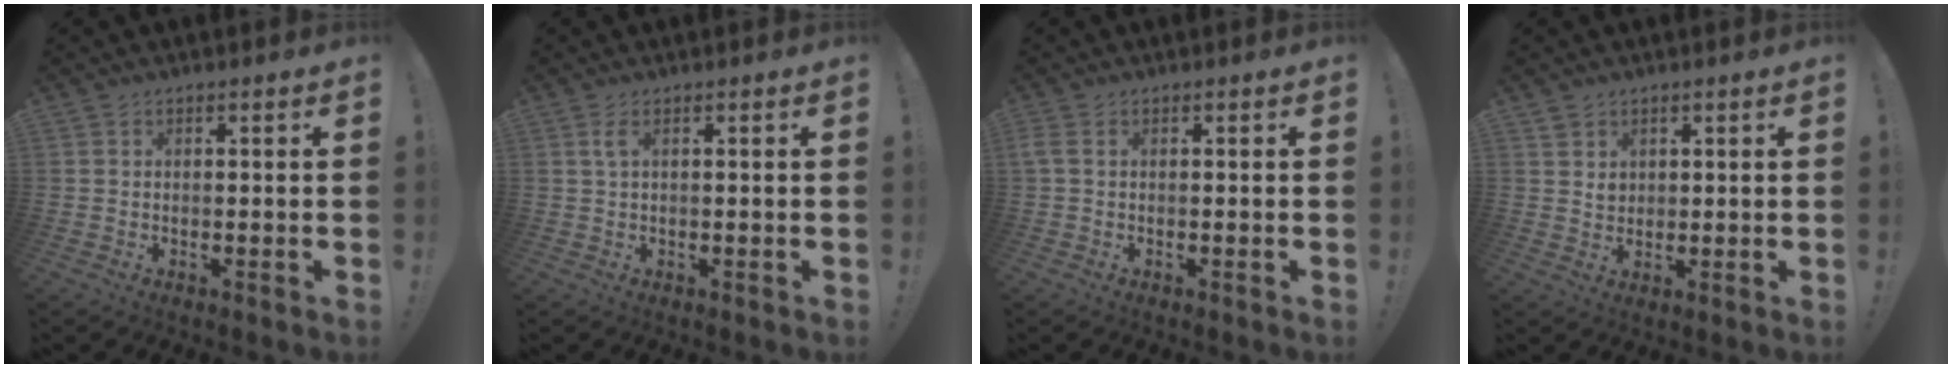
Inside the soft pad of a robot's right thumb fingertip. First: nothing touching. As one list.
[{"total": 2.2, "force": [0.7, 0.3, 2.1], "torque": [-0.033, -0.003, 0.011]}, {"total": 1.4, "force": [0.3, 0.4, 1.3], "torque": [-0.024, -0.002, 0.007]}, {"total": 3.2, "force": [1.9, 2.5, 0.5], "torque": [0.004, -0.017, 0.031]}]